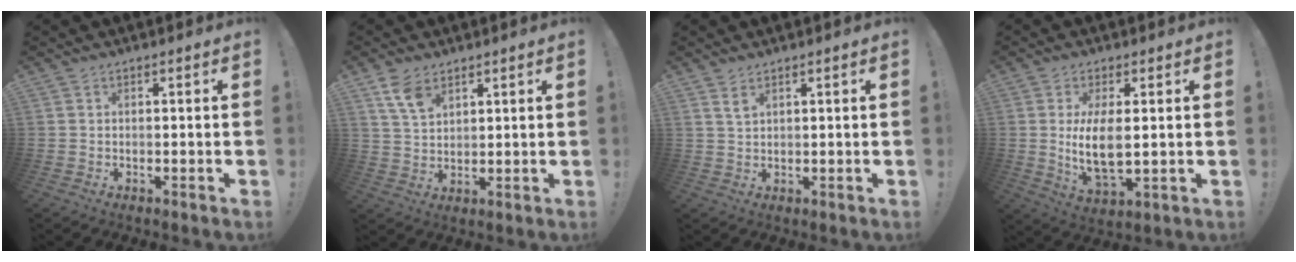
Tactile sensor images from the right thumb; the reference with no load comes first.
{"total": 7.0, "force": [4.6, 3.7, 3.8], "torque": [-0.070, -0.019, 0.087]}
{"total": 2.5, "force": [1.7, 0.9, 1.6], "torque": [-0.018, -0.012, 0.029]}
{"total": 9.6, "force": [0.9, 3.8, 8.8], "torque": [-0.179, -0.023, 0.012]}